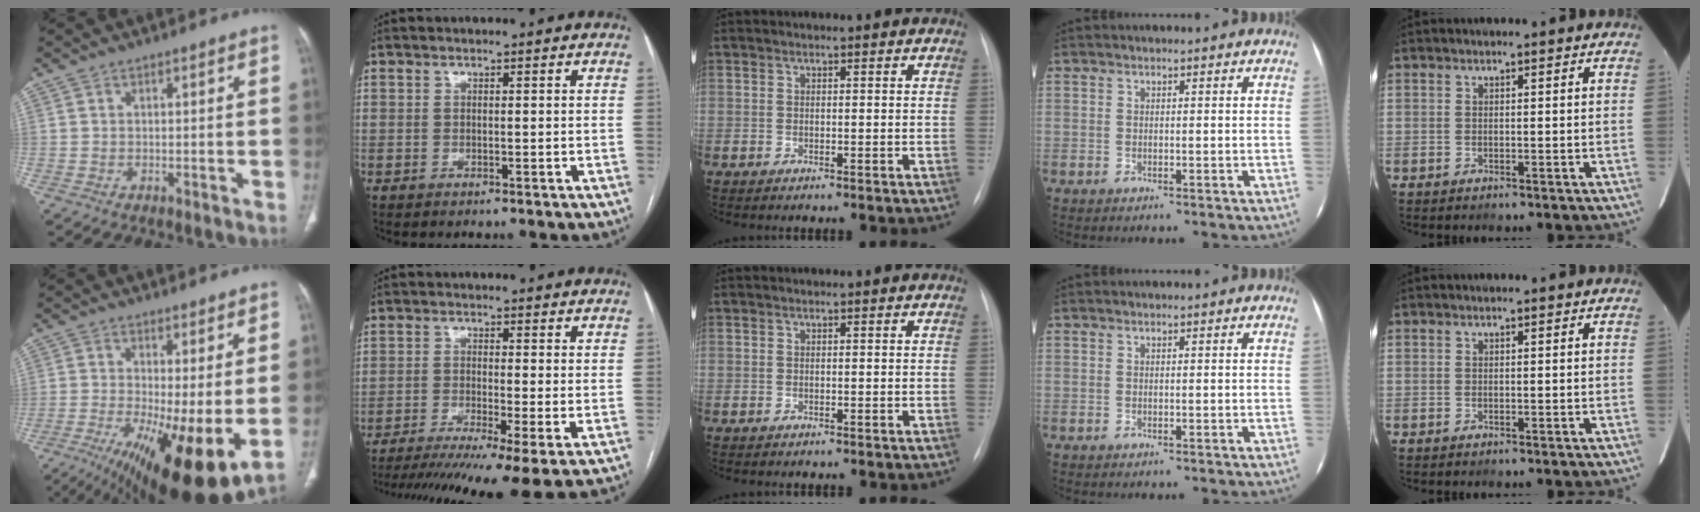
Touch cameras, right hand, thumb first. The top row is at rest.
{"thumb": {"total": 16.6, "force": [-3.8, 4.6, 15.5], "torque": [-0.244, -0.025, -0.043]}, "index": {"total": 15.0, "force": [-10.6, 0.7, 10.6], "torque": [-0.161, -0.026, -0.167]}}